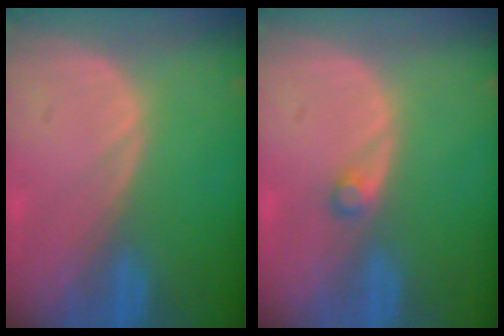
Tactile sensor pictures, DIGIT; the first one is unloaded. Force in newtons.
{"total": 1.3, "press": 1.2, "slide": 0.3}